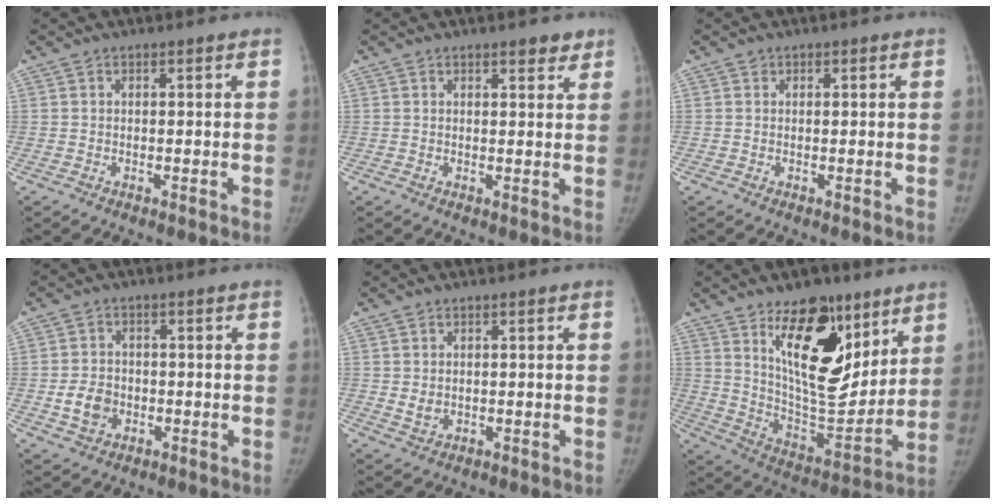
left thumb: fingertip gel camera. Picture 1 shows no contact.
{"total": 2.4, "force": [1.9, 1.2, 1.0], "torque": [0.006, -0.011, 0.022]}
{"total": 0.7, "force": [0.3, 0.6, 0.0], "torque": [0.008, 0.000, 0.002]}
{"total": 5.4, "force": [-1.3, 4.4, 3.0], "torque": [-0.040, 0.006, -0.021]}
{"total": 2.4, "force": [0.2, 1.9, 1.4], "torque": [-0.017, -0.004, 0.010]}
{"total": 21.6, "force": [11.0, 10.7, 15.2], "torque": [-0.175, -0.082, 0.189]}